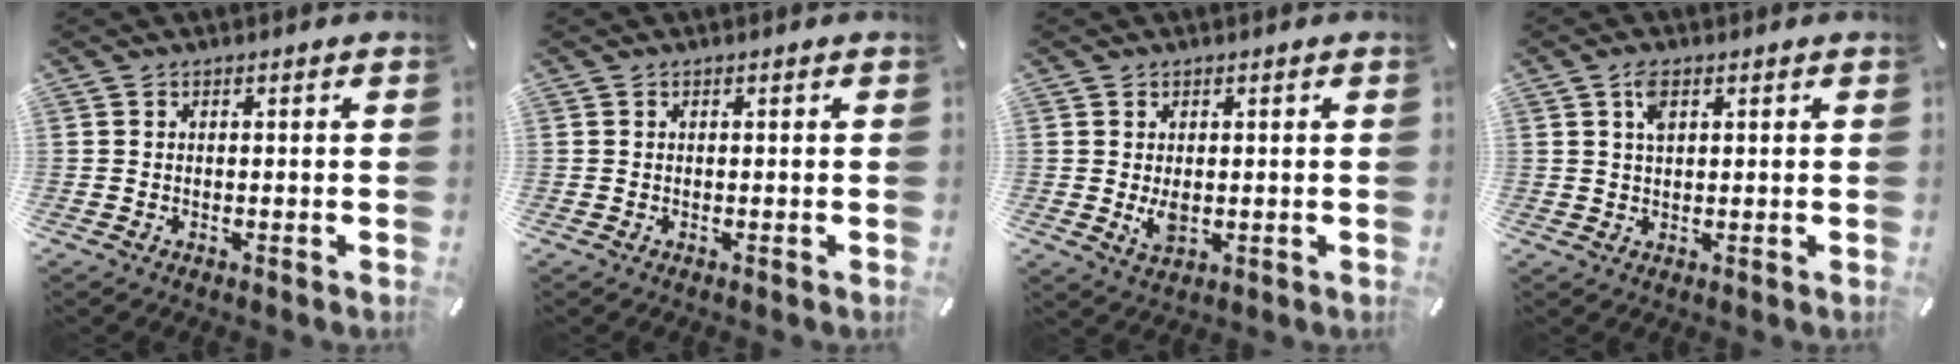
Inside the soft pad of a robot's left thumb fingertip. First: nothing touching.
{"total": 0.0}
{"total": 3.8, "force": [0.0, 2.5, 2.9], "torque": [-0.068, -0.008, -0.006]}
{"total": 3.3, "force": [1.4, 1.6, 2.5], "torque": [-0.048, 0.001, 0.023]}